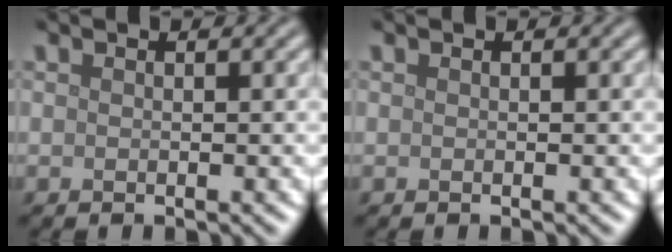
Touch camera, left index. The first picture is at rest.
{"total": 0.0}